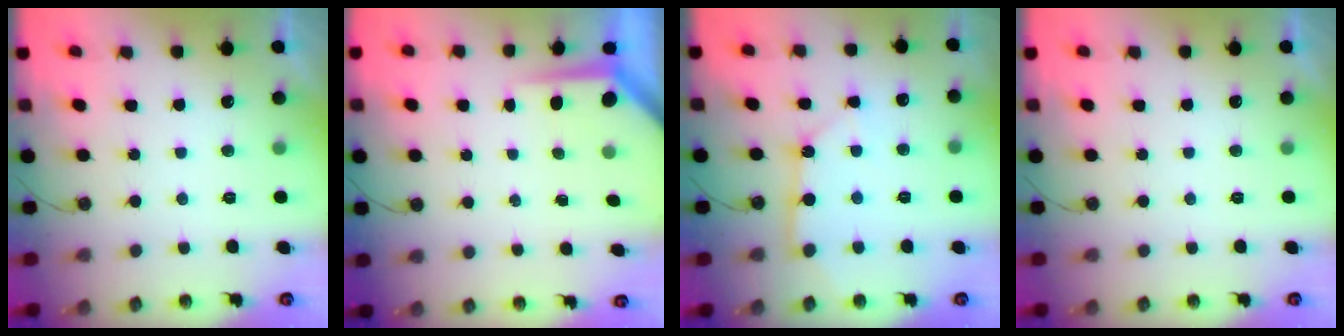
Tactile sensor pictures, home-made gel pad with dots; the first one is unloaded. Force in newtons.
{"total": 3.9, "press": 3.9, "slide": 0.3}
{"total": 5.6, "press": 5.6, "slide": 0.4}
{"total": 0.0}